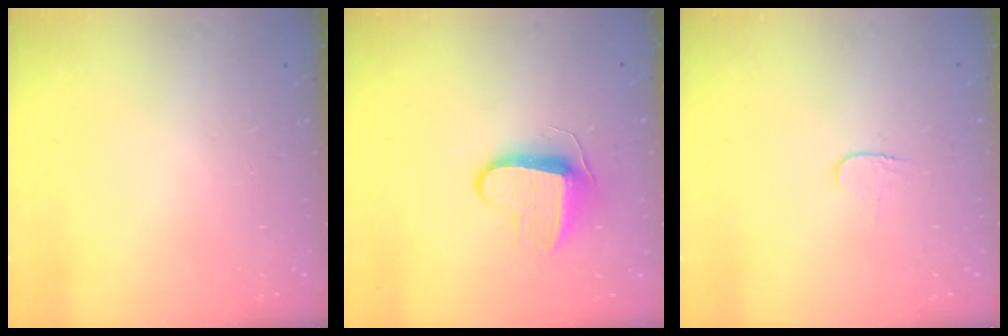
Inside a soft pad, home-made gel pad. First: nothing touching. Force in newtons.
{"total": 9.0, "press": 8.9, "slide": 0.7}
{"total": 3.7, "press": 3.7, "slide": 0.4}